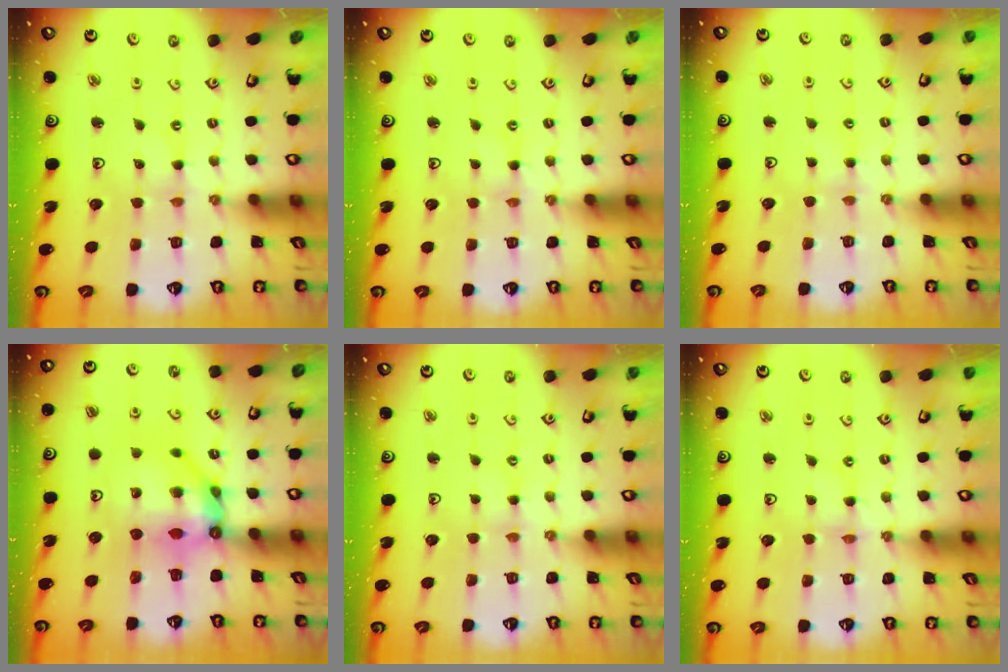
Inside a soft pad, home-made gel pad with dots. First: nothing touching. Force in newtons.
{"total": 0.0}
{"total": 3.0, "press": 3.0, "slide": 0.4}
{"total": 12.3, "press": 12.3, "slide": 1.2}
{"total": 2.1, "press": 2.1, "slide": 0.3}
{"total": 0.8, "press": 0.7, "slide": 0.2}